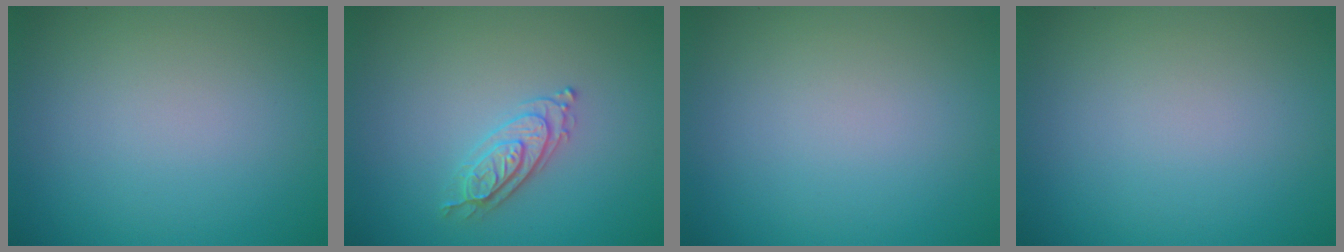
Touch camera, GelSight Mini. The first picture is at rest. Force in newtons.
{"total": 2.2, "press": 2.2, "slide": 0.4}
{"total": 0.0}
{"total": 0.0}